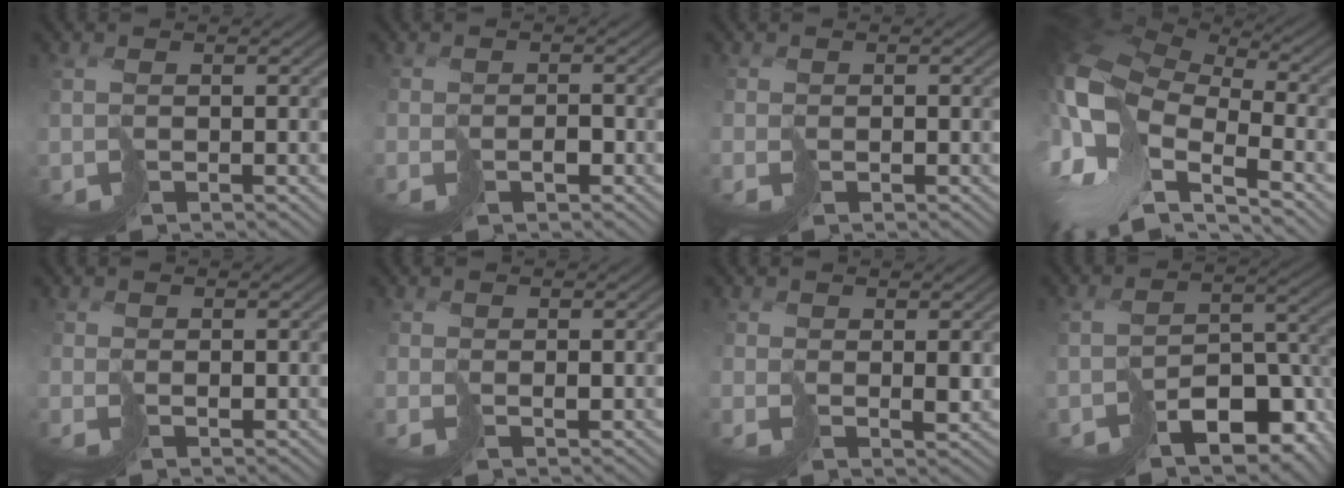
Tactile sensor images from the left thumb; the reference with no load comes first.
{"total": 1.0, "force": [-0.8, 0.5, -0.1], "torque": [0.017, 0.003, -0.014]}
{"total": 1.0, "force": [-0.1, -0.1, -0.9], "torque": [0.027, 0.000, -0.004]}
{"total": 12.8, "force": [-3.1, 7.6, 9.8], "torque": [-0.259, -0.007, -0.055]}
{"total": 1.1, "force": [0.6, 0.1, -0.8], "torque": [0.021, 0.000, 0.015]}
{"total": 0.9, "force": [0.7, 0.0, -0.6], "torque": [0.015, 0.000, 0.017]}
{"total": 1.5, "force": [1.4, 0.6, 0.2], "torque": [-0.002, -0.004, 0.030]}
{"total": 9.2, "force": [-5.9, 4.7, 5.2], "torque": [-0.077, -0.015, -0.077]}